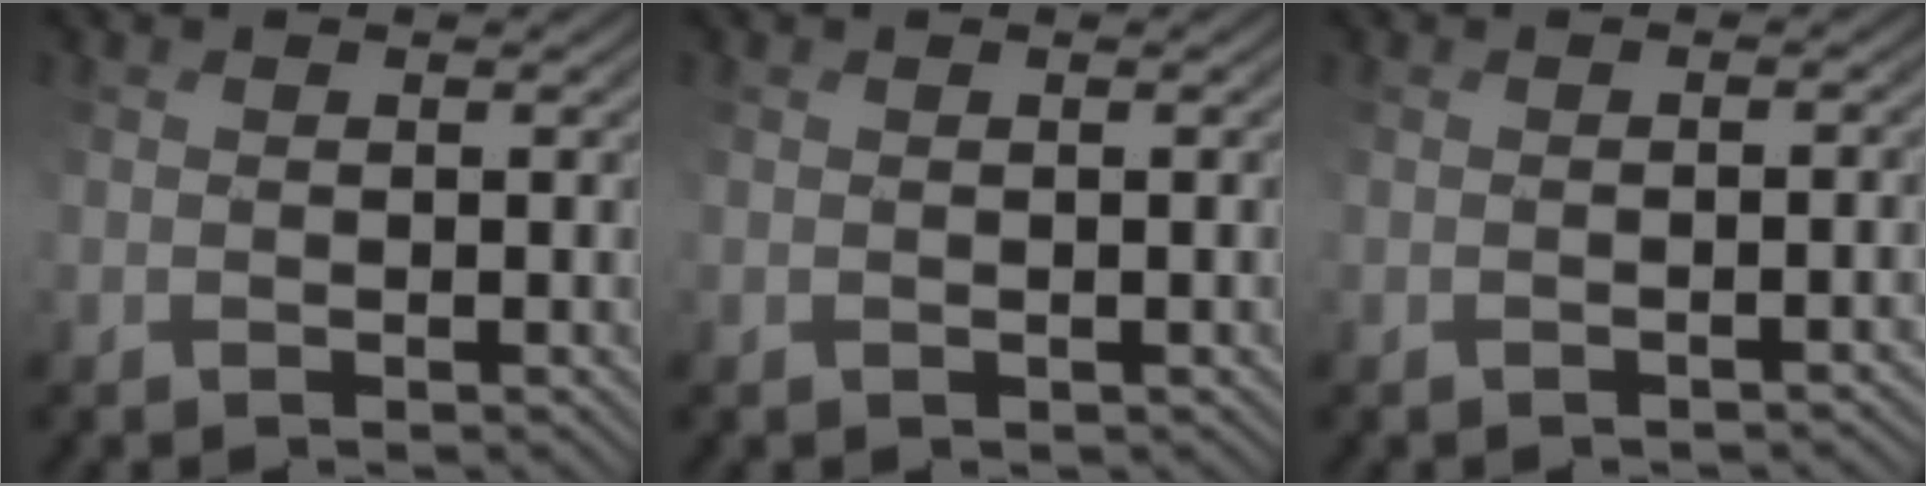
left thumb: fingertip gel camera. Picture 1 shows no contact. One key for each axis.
{"total": 0.7, "fx": -0.3, "fy": 0.6, "fz": 0.3, "tx": -0.004, "ty": -0.002, "tz": 0.001}
{"total": 2.6, "fx": -1.9, "fy": 0.5, "fz": 1.6, "tx": -0.012, "ty": 0.002, "tz": -0.003}